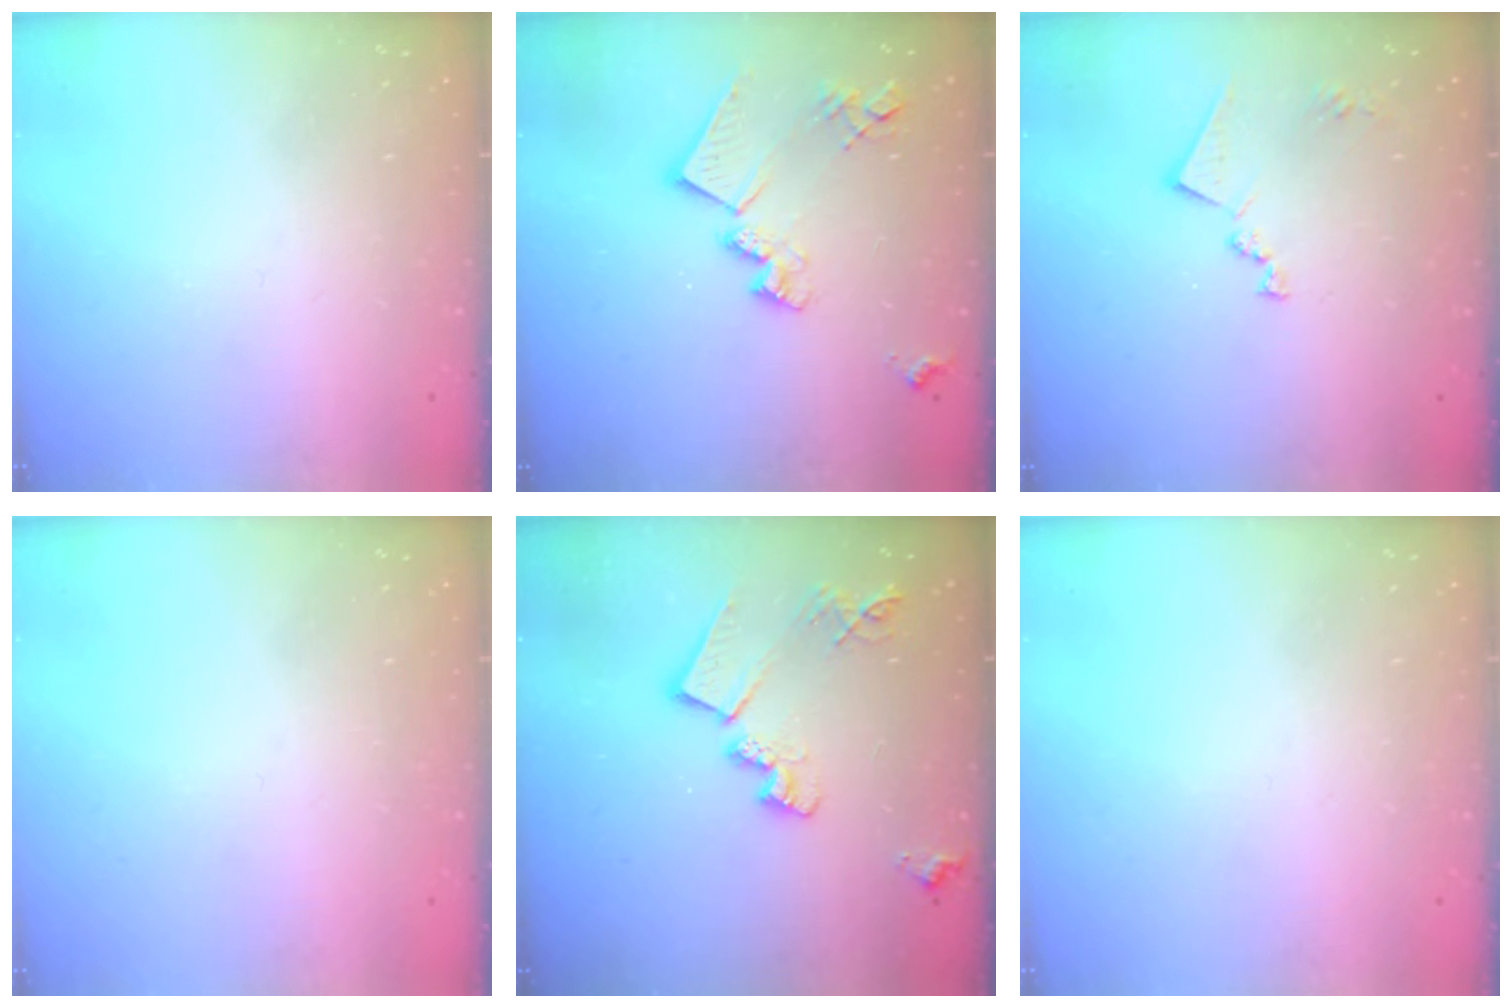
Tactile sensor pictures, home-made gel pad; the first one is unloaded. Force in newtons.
{"total": 17.1, "press": 17.1, "slide": 1.1}
{"total": 11.6, "press": 11.6, "slide": 0.7}
{"total": 0.0}
{"total": 15.2, "press": 15.1, "slide": 0.5}
{"total": 0.0}